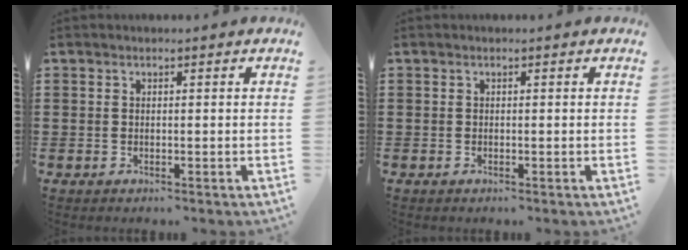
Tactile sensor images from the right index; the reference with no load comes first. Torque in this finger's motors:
{"motor_torque": [-0.91, 1.23, -0.01, 0.00]}